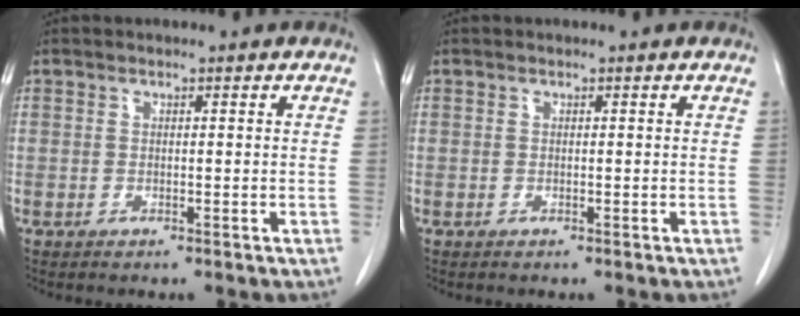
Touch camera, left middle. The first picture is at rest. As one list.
[{"total": 0.0}]